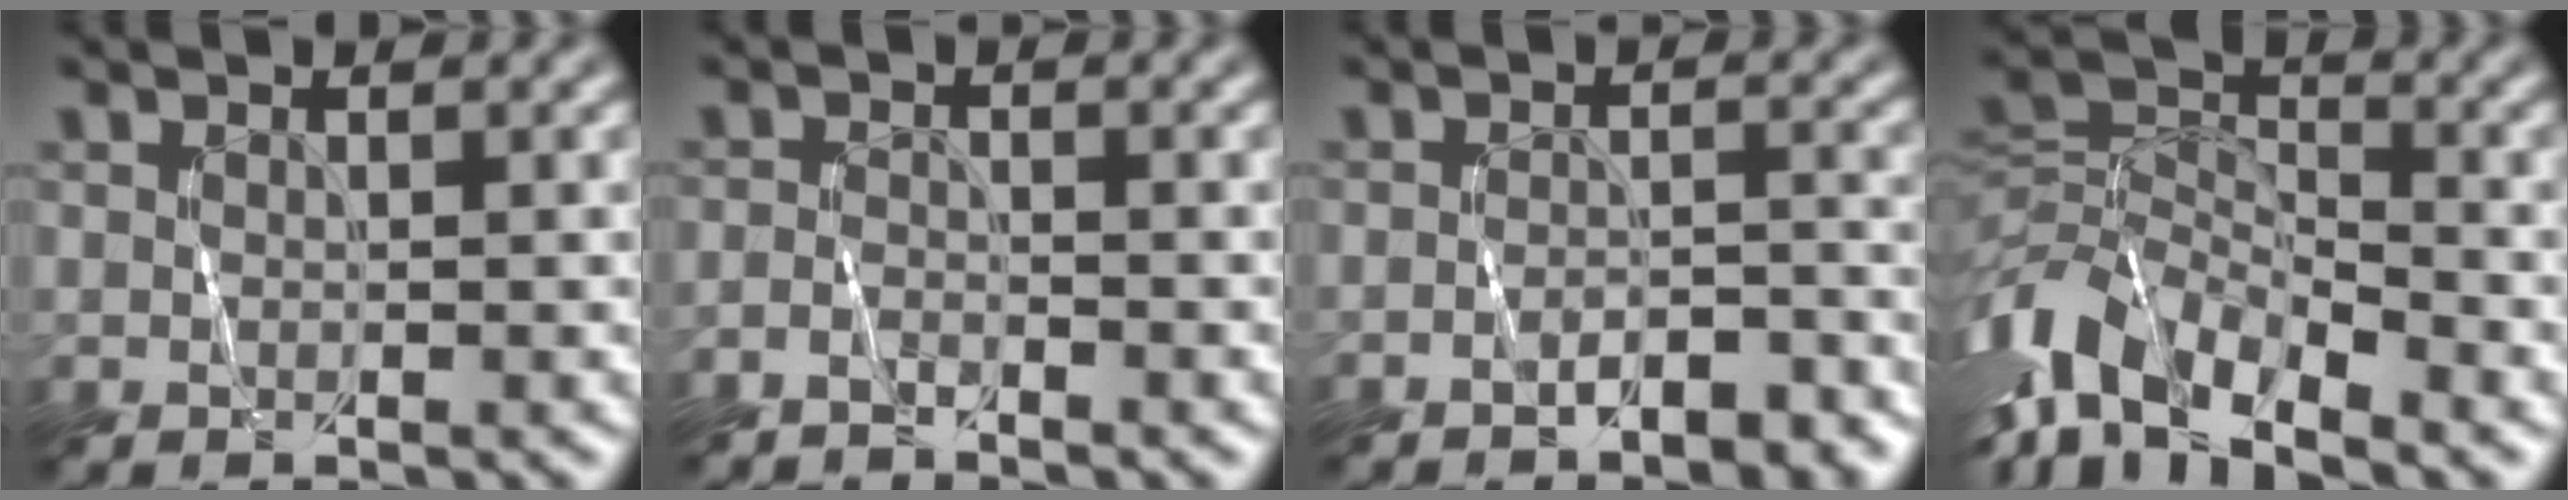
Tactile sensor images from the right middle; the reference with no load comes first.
{"total": 1.6, "force": [-1.6, -0.1, 0.0], "torque": [-0.001, -0.004, -0.038]}
{"total": 2.9, "force": [-2.4, 0.8, 1.4], "torque": [-0.018, 0.006, -0.037]}
{"total": 8.5, "force": [-5.5, 3.9, 5.2], "torque": [-0.098, -0.002, -0.118]}